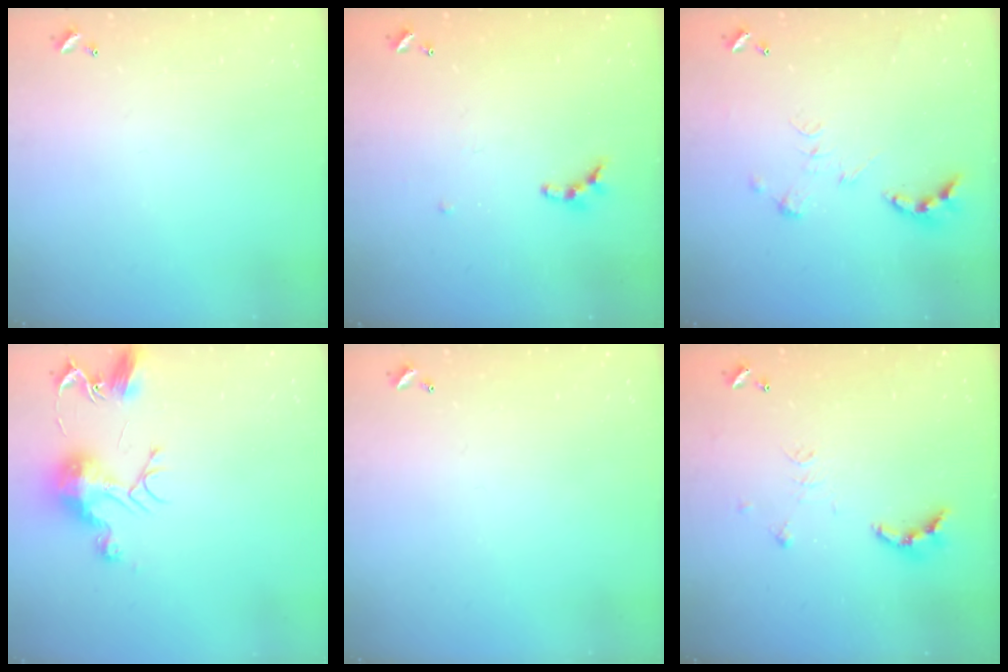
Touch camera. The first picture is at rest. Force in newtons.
{"total": 5.5, "press": 5.5, "slide": 0.4}
{"total": 0.0}
{"total": 10.3, "press": 10.3, "slide": 0.5}
{"total": 0.0}
{"total": 9.3, "press": 9.2, "slide": 0.9}